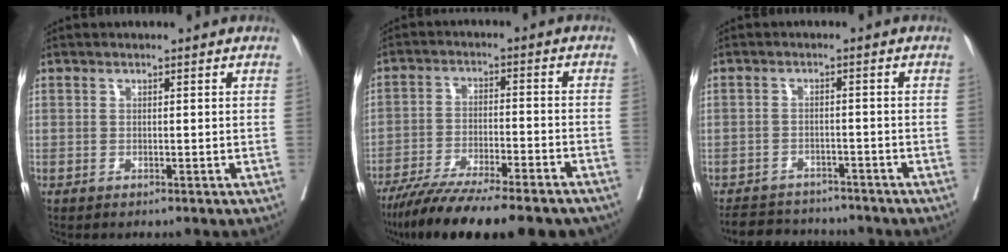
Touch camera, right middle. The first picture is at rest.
{"total": 19.6, "force": [-16.4, 2.9, 10.4], "torque": [-0.135, -0.019, -0.240]}
{"total": 8.3, "force": [-7.7, 2.6, 1.7], "torque": [-0.025, 0.008, -0.106]}